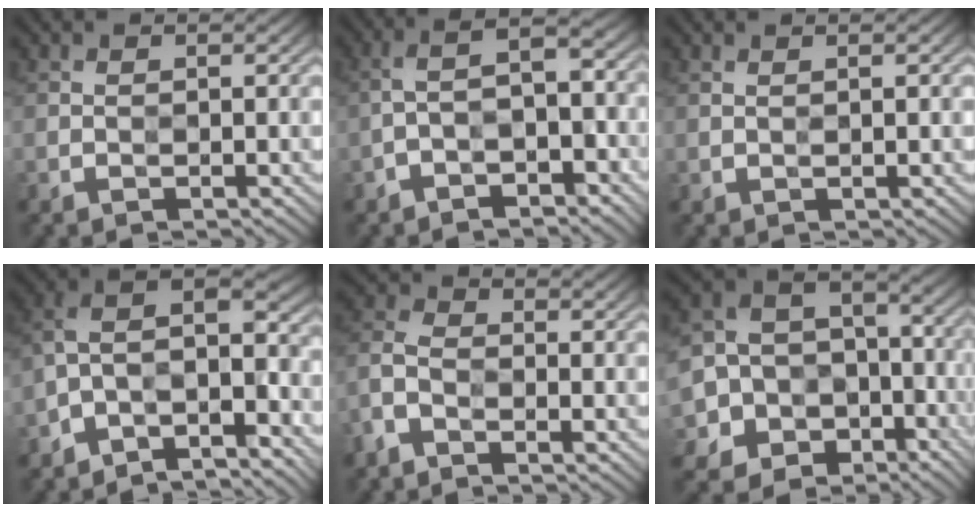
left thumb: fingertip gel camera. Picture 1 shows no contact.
{"total": 5.5, "force": [-3.0, 2.1, 4.1], "torque": [-0.071, 0.010, -0.059]}
{"total": 1.2, "force": [0.5, 0.1, 1.1], "torque": [-0.019, 0.001, 0.005]}
{"total": 11.3, "force": [-6.7, 4.0, 8.2], "torque": [-0.144, -0.006, -0.110]}
{"total": 3.9, "force": [-2.7, 1.8, 2.3], "torque": [-0.062, -0.004, -0.074]}
{"total": 13.5, "force": [-6.2, 10.9, 5.0], "torque": [-0.161, -0.029, -0.107]}